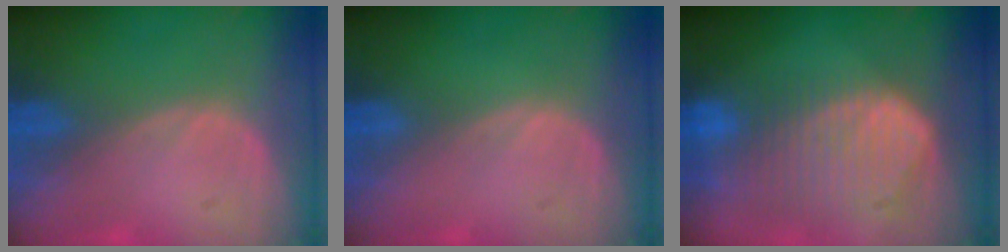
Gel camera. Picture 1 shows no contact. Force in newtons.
{"total": 0.0}
{"total": 10.3, "press": 8.9, "slide": 5.3}